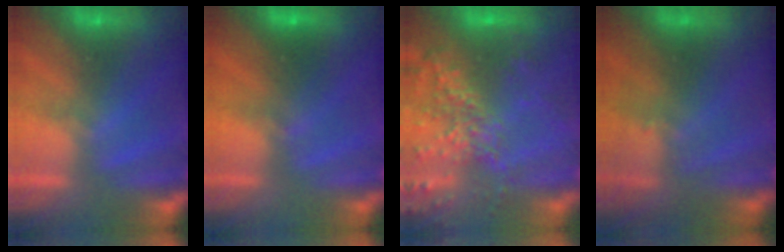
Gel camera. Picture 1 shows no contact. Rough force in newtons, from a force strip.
{"total": 2.8}
{"total": 5.8}
{"total": 2.9}